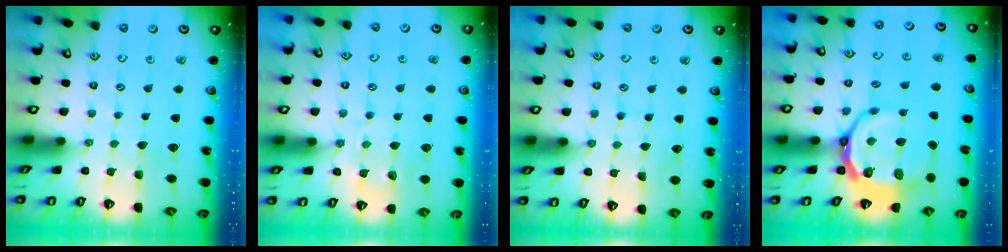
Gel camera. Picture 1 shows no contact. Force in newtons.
{"total": 7.1, "press": 7.1, "slide": 0.8}
{"total": 2.6, "press": 2.6, "slide": 0.3}
{"total": 11.5, "press": 10.7, "slide": 4.2}